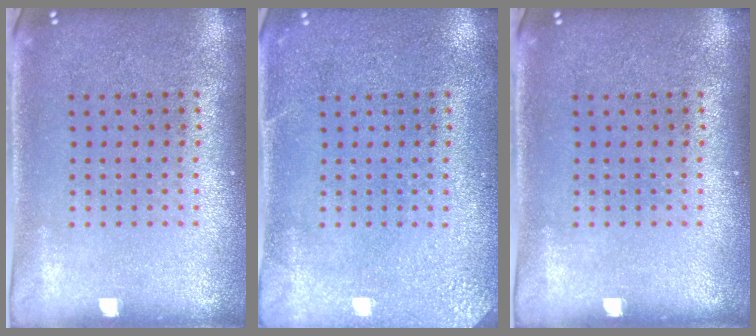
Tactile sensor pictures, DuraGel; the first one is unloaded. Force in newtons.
{"total": 2.7, "press": 2.6, "slide": 0.2}
{"total": 0.0}